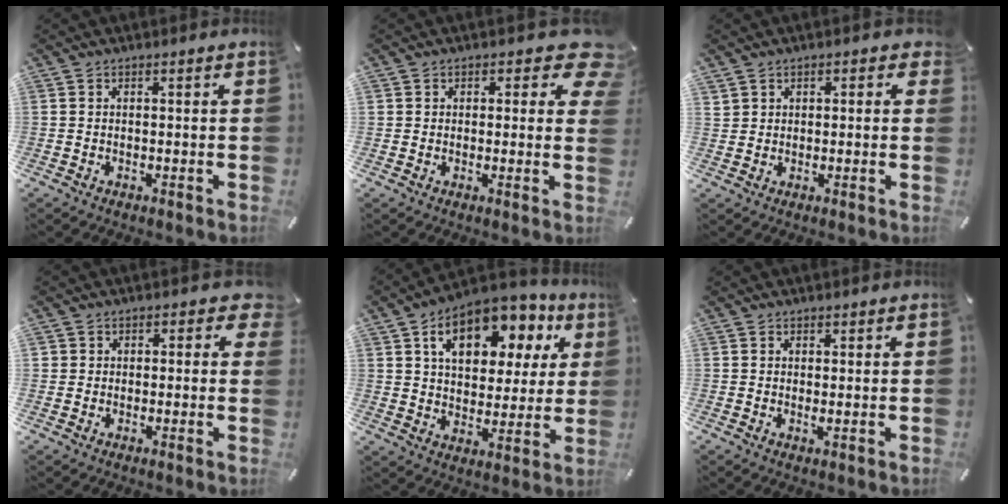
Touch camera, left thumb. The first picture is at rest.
{"total": 7.0, "force": [3.6, 3.8, 4.6], "torque": [-0.046, -0.015, 0.059]}
{"total": 3.0, "force": [1.3, 2.7, 0.4], "torque": [0.003, -0.002, 0.022]}
{"total": 4.0, "force": [1.4, 3.1, 2.0], "torque": [-0.010, -0.006, 0.020]}
{"total": 15.9, "force": [8.3, 9.8, 9.3], "torque": [-0.145, -0.036, 0.144]}
{"total": 1.1, "force": [0.6, 0.6, 0.7], "torque": [-0.008, -0.002, 0.009]}